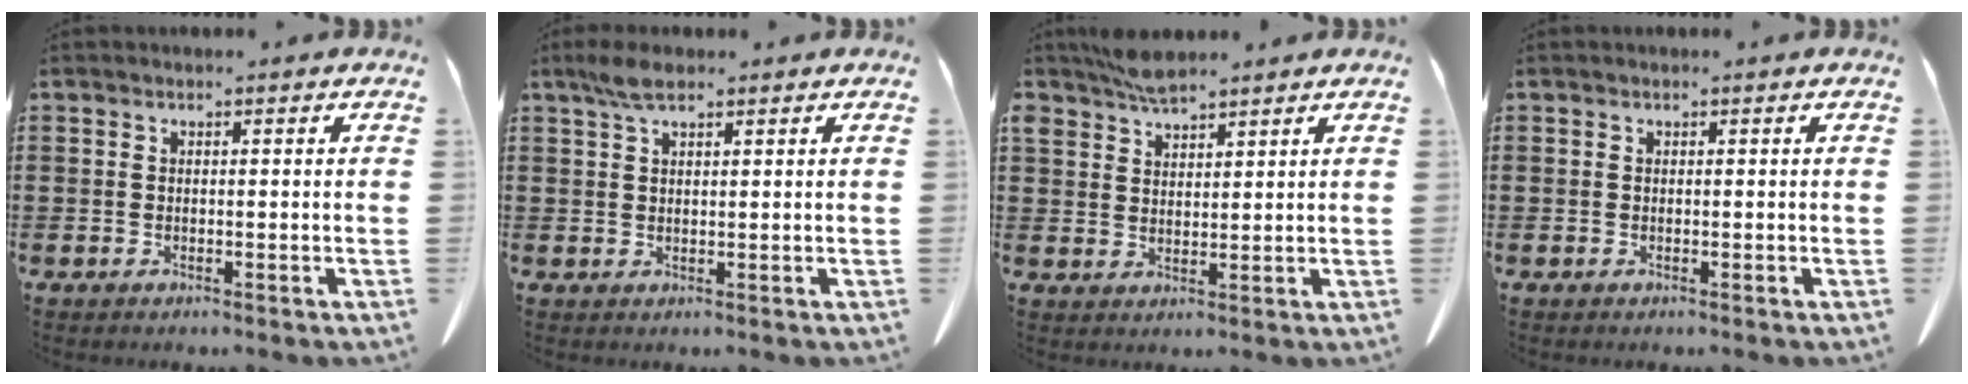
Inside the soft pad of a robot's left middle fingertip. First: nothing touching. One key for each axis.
{"total": 3.4, "fx": 2.1, "fy": 1.1, "fz": 2.5, "tx": -0.055, "ty": 0.004, "tz": 0.038}
{"total": 3.9, "fx": 3.6, "fy": 1.2, "fz": 1.0, "tx": -0.031, "ty": -0.005, "tz": 0.071}
{"total": 0.0}